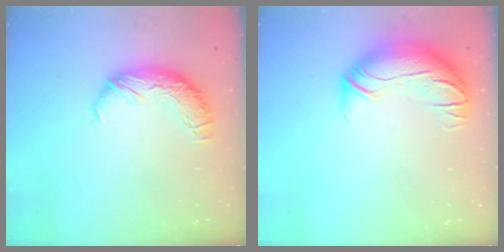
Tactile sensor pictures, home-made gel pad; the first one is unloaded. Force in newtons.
{"total": 2.7, "press": 0.5, "slide": 2.7}